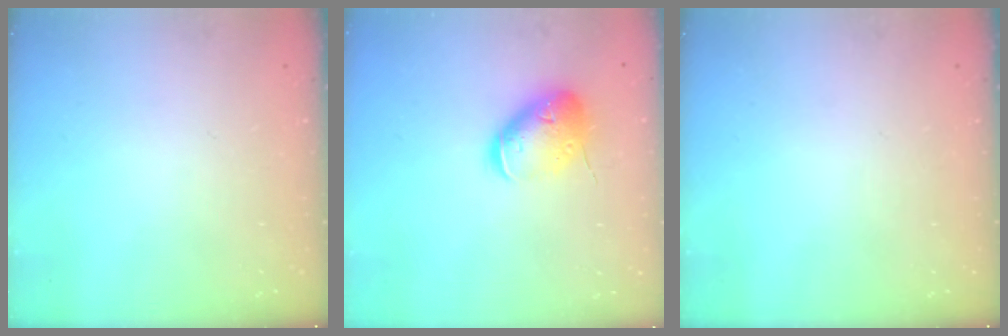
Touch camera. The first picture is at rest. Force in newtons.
{"total": 13.2, "press": 13.1, "slide": 1.8}
{"total": 0.0}